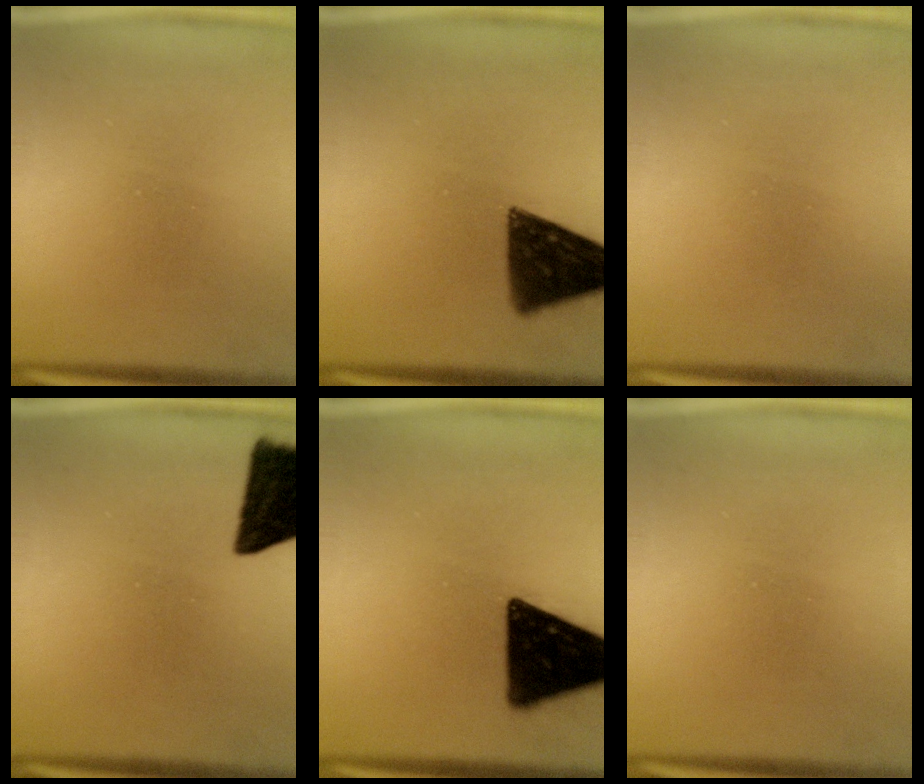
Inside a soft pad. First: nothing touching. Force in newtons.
{"total": 12.4}
{"total": 1.9}
{"total": 14.8}
{"total": 17.1}
{"total": 0.0}